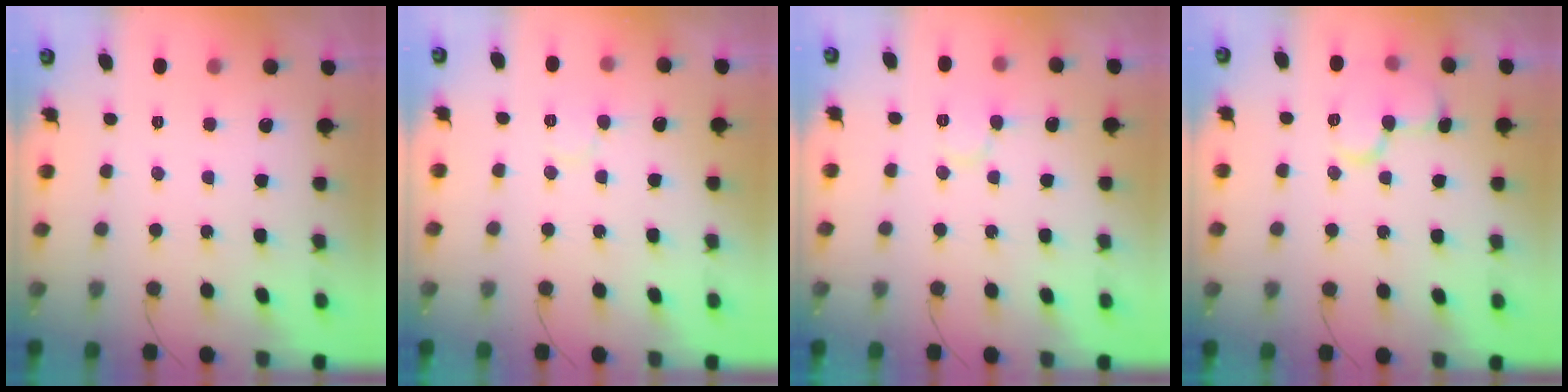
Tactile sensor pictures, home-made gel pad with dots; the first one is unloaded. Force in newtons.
{"total": 5.9, "press": 5.9, "slide": 0.7}
{"total": 6.3, "press": 6.3, "slide": 0.6}
{"total": 10.7, "press": 10.7, "slide": 0.8}